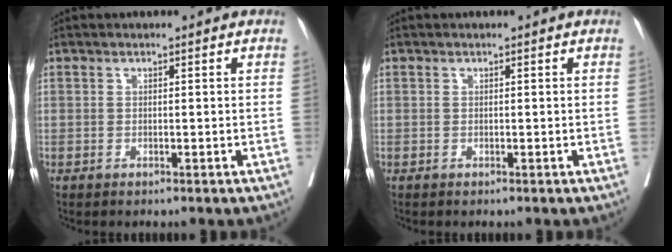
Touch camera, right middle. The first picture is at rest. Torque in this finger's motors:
{"motor_torque": [-1.47, -0.66, -0.16, -0.03]}